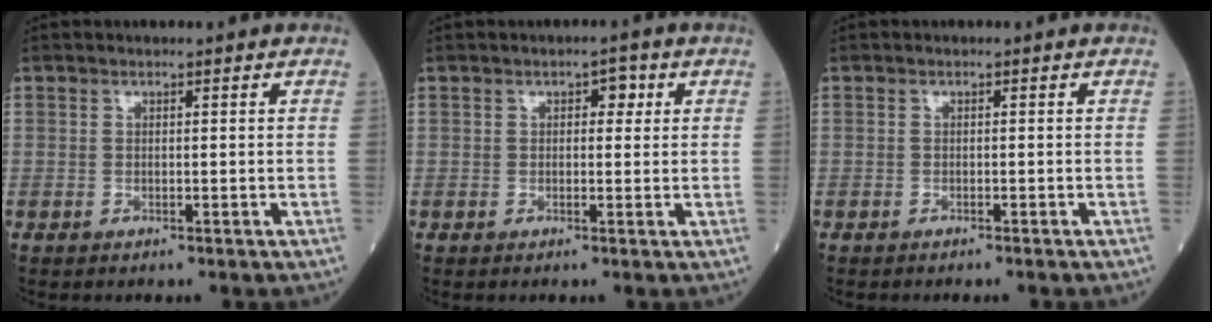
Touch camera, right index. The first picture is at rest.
{"total": 2.2, "force": [0.7, 1.2, 1.6], "torque": [-0.016, 0.010, 0.007]}
{"total": 1.1, "force": [-1.0, 0.0, 0.5], "torque": [-0.008, -0.001, -0.013]}